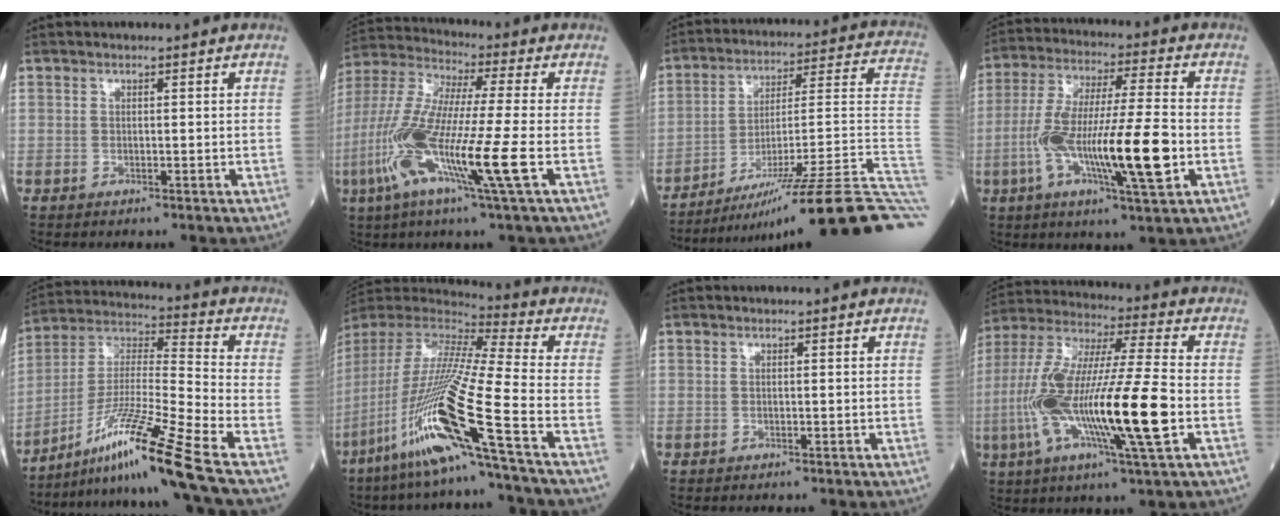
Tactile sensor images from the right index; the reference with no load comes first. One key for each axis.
{"total": 16.7, "fx": -5.3, "fy": -0.3, "fz": 15.8, "tx": -0.335, "ty": -0.029, "tz": -0.114}
{"total": 28.6, "fx": -19.5, "fy": -1.0, "fz": 21.0, "tx": -0.181, "ty": -0.011, "tz": -0.293}
{"total": 16.4, "fx": -3.9, "fy": 1.4, "fz": 15.8, "tx": -0.300, "ty": -0.006, "tz": -0.071}
{"total": 16.6, "fx": -11.1, "fy": -3.1, "fz": 12.0, "tx": -0.235, "ty": -0.013, "tz": -0.197}
{"total": 21.7, "fx": -10.5, "fy": -1.3, "fz": 19.0, "tx": -0.421, "ty": -0.054, "tz": -0.213}
{"total": 0.0}
{"total": 21.1, "fx": -4.6, "fy": 1.2, "fz": 20.6, "tx": -0.425, "ty": -0.020, "tz": -0.090}